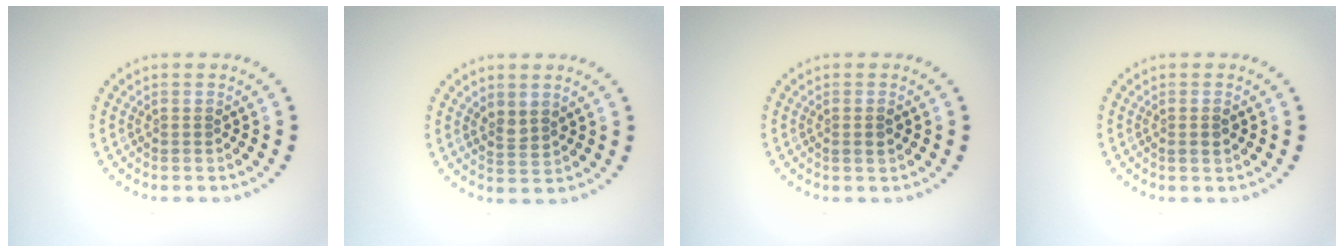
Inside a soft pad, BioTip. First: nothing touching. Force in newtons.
{"total": 1.5, "press": 1.3, "slide": 0.8}
{"total": 1.1, "press": 1.1, "slide": 0.4}
{"total": 1.1, "press": 1.1, "slide": 0.4}